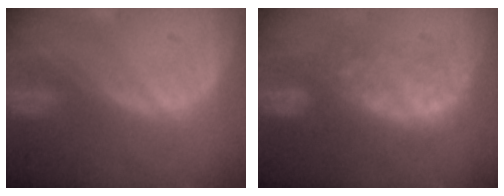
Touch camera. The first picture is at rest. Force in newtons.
{"total": 7.8, "press": 7.7, "slide": 1.3}